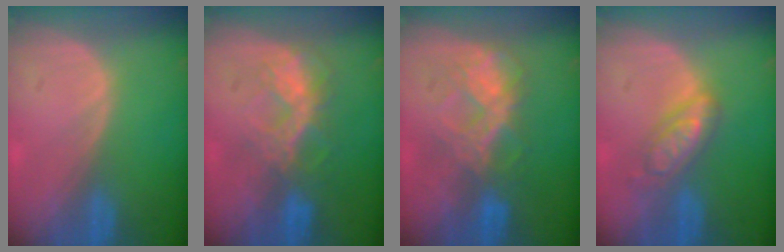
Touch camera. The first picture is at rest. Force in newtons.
{"total": 6.5, "press": 6.5, "slide": 0.3}
{"total": 7.1, "press": 6.9, "slide": 1.7}
{"total": 5.3, "press": 5.2, "slide": 0.2}